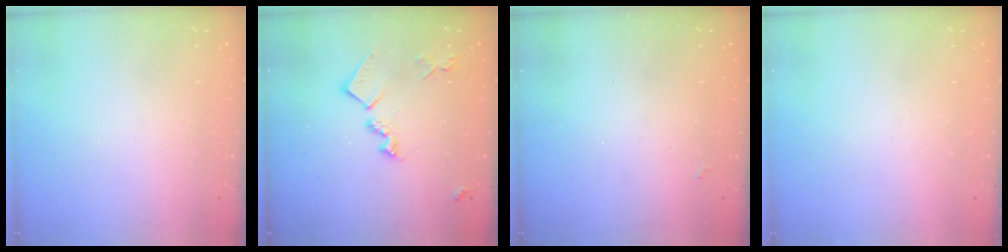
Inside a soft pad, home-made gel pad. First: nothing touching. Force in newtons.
{"total": 13.9, "press": 13.9, "slide": 0.2}
{"total": 1.6, "press": 1.6, "slide": 0.4}
{"total": 0.0}